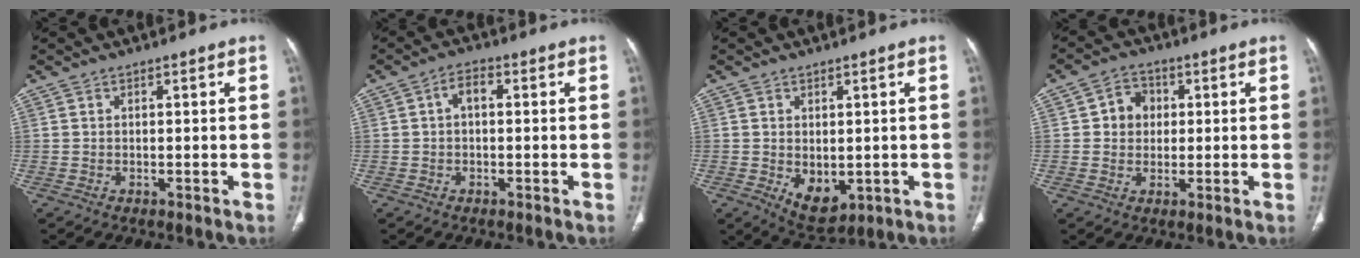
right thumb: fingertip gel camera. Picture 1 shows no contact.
{"total": 3.4, "force": [0.2, 2.0, 2.7], "torque": [-0.044, 0.015, -0.001]}
{"total": 6.8, "force": [-1.2, 4.3, 5.1], "torque": [-0.065, -0.011, 0.002]}
{"total": 5.9, "force": [0.9, 5.1, 2.7], "torque": [-0.017, 0.007, 0.009]}